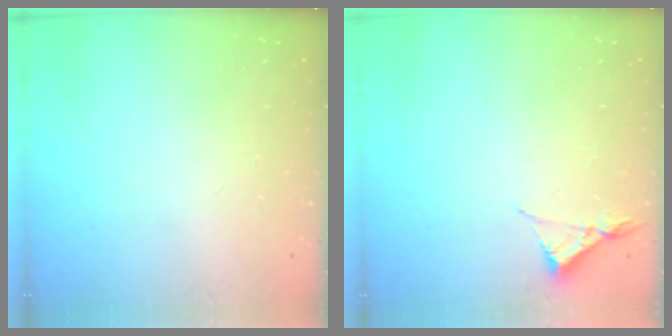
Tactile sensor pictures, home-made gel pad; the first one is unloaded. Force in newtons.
{"total": 3.4, "press": 3.4, "slide": 0.5}